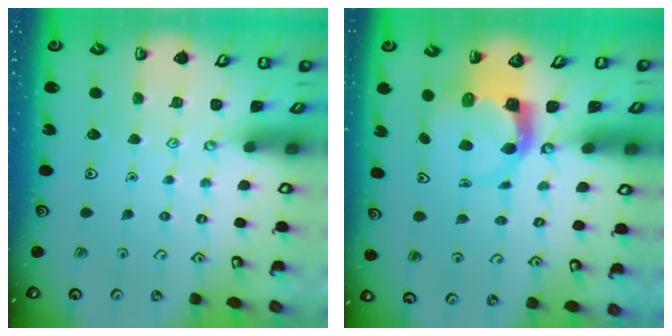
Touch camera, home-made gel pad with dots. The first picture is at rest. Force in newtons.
{"total": 4.0, "press": 3.9, "slide": 0.6}